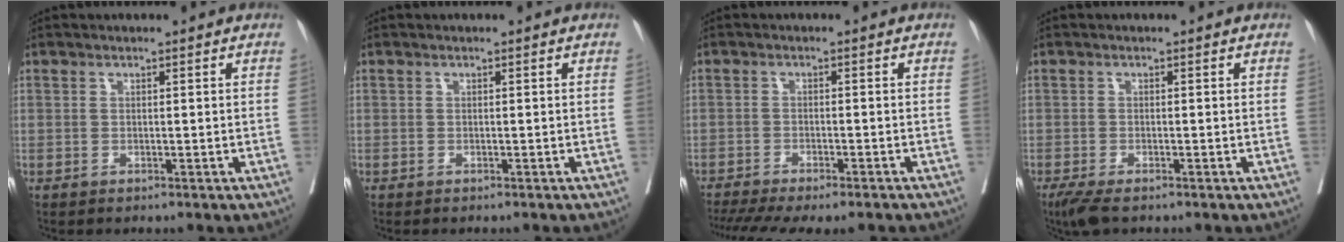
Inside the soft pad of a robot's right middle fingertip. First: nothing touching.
{"total": 0.9, "force": [-0.9, 0.1, 0.3], "torque": [-0.002, -0.001, -0.015]}
{"total": 14.3, "force": [-12.1, 2.7, 7.0], "torque": [-0.137, -0.018, -0.166]}
{"total": 3.8, "force": [-2.8, 0.9, 2.4], "torque": [-0.046, -0.012, -0.046]}